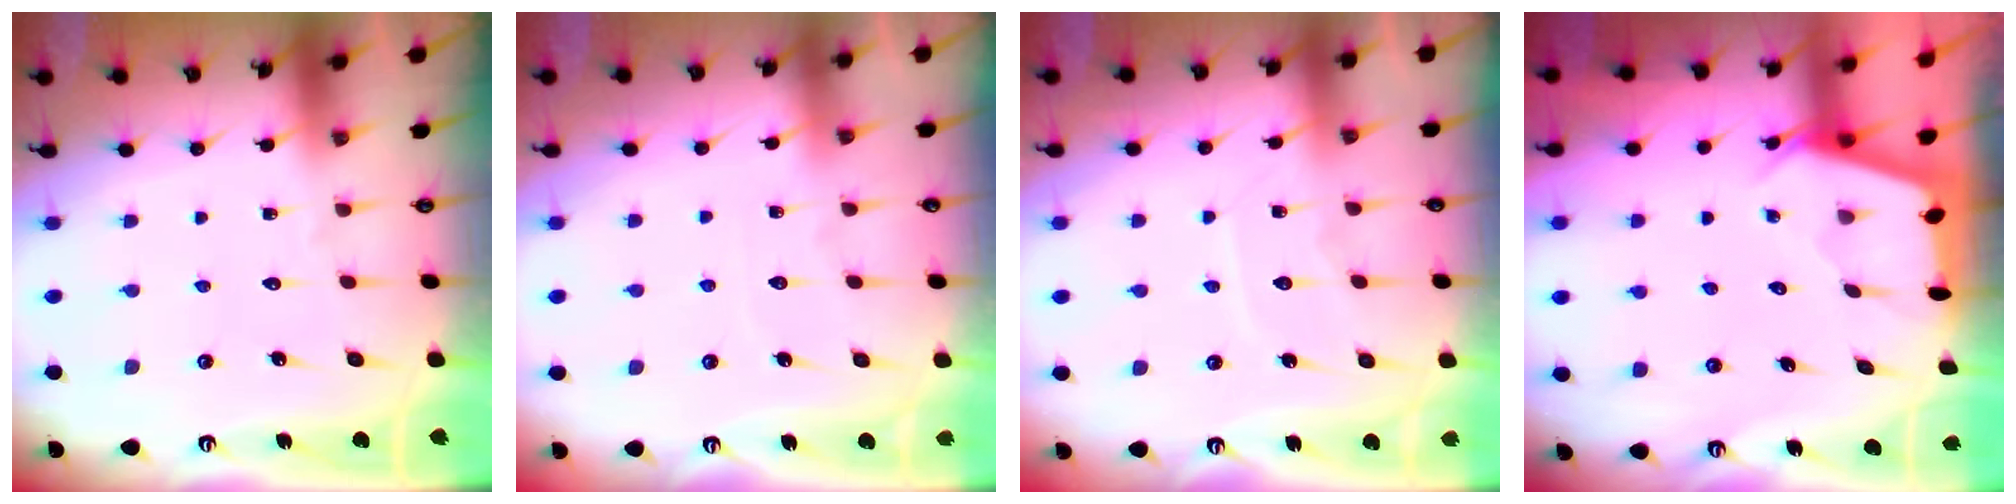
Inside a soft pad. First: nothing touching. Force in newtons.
{"total": 3.8, "press": 3.8, "slide": 0.4}
{"total": 6.1, "press": 6.0, "slide": 0.5}
{"total": 2.5, "press": 2.5, "slide": 0.3}